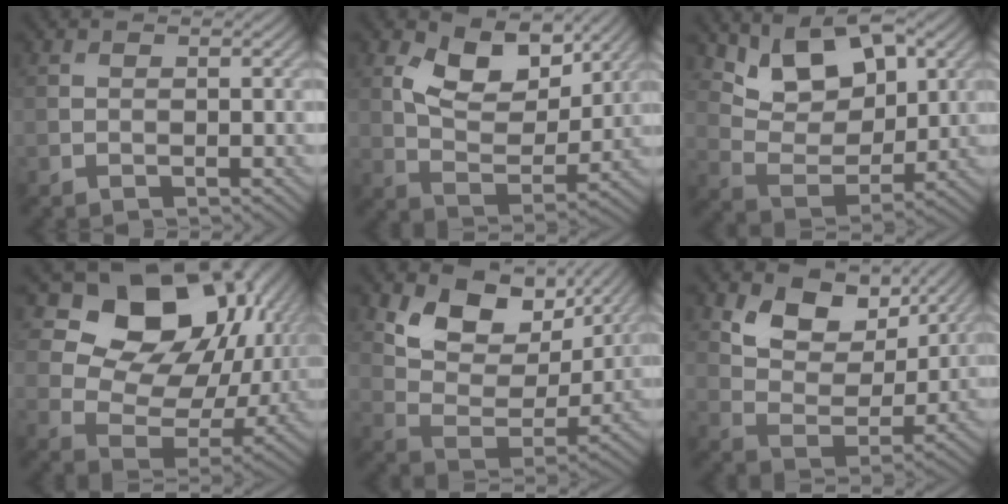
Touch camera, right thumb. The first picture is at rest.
{"total": 9.3, "force": [4.8, 5.1, 6.1], "torque": [-0.121, -0.012, 0.084]}
{"total": 9.3, "force": [5.5, 4.9, 5.7], "torque": [-0.109, -0.012, 0.094]}
{"total": 15.9, "force": [6.6, 11.3, 8.9], "torque": [-0.155, 0.010, 0.119]}
{"total": 10.6, "force": [6.0, 6.2, 6.1], "torque": [-0.125, -0.013, 0.106]}
{"total": 9.2, "force": [5.3, 5.4, 5.2], "torque": [-0.105, -0.013, 0.089]}